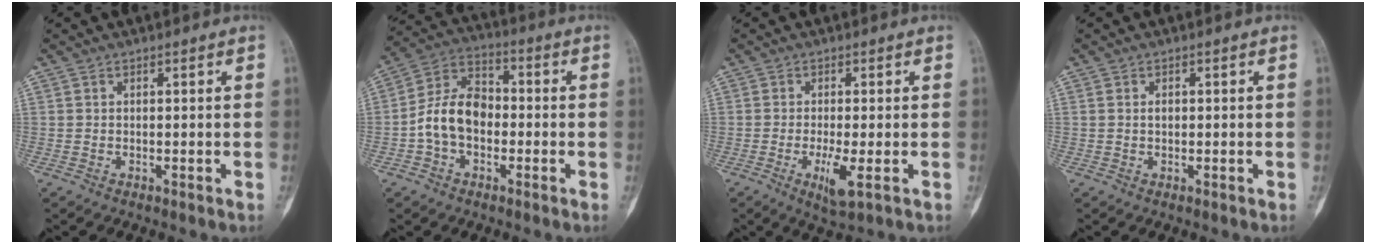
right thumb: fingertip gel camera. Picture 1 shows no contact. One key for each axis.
{"total": 10.9, "fx": -1.9, "fy": 7.6, "fz": 7.6, "tx": -0.128, "ty": 0.038, "tz": -0.047}
{"total": 4.9, "fx": -1.5, "fy": 1.1, "fz": 4.6, "tx": -0.091, "ty": -0.013, "tz": -0.024}
{"total": 0.9, "fx": 0.1, "fy": 0.6, "fz": 0.6, "tx": -0.010, "ty": -0.001, "tz": 0.002}